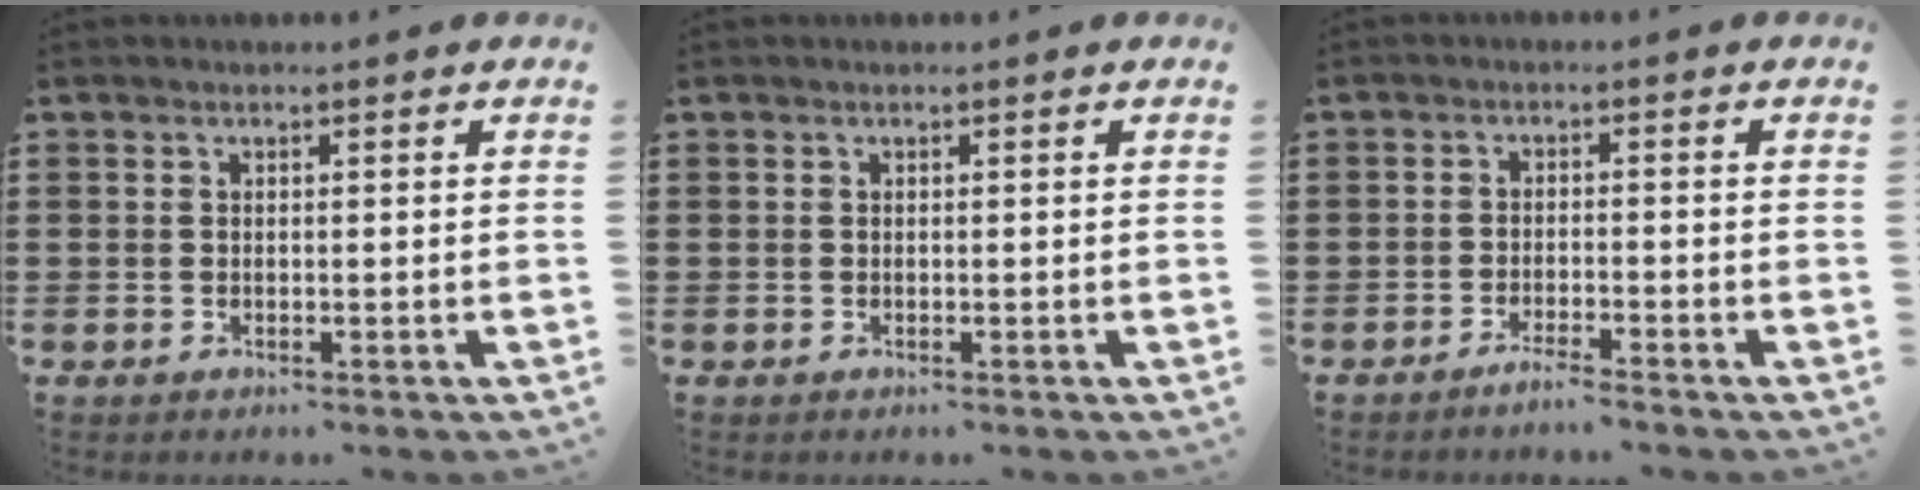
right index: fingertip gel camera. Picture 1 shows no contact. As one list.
[{"total": 0.0}, {"total": 2.2, "force": [-2.0, -0.2, 0.8], "torque": [-0.014, 0.001, -0.037]}]